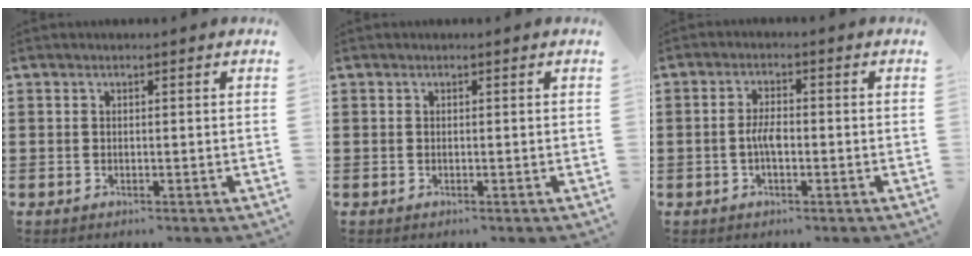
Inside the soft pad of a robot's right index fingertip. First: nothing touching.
{"total": 0.0}
{"total": 3.4, "force": [-0.8, 1.4, 3.0], "torque": [-0.065, 0.002, -0.017]}